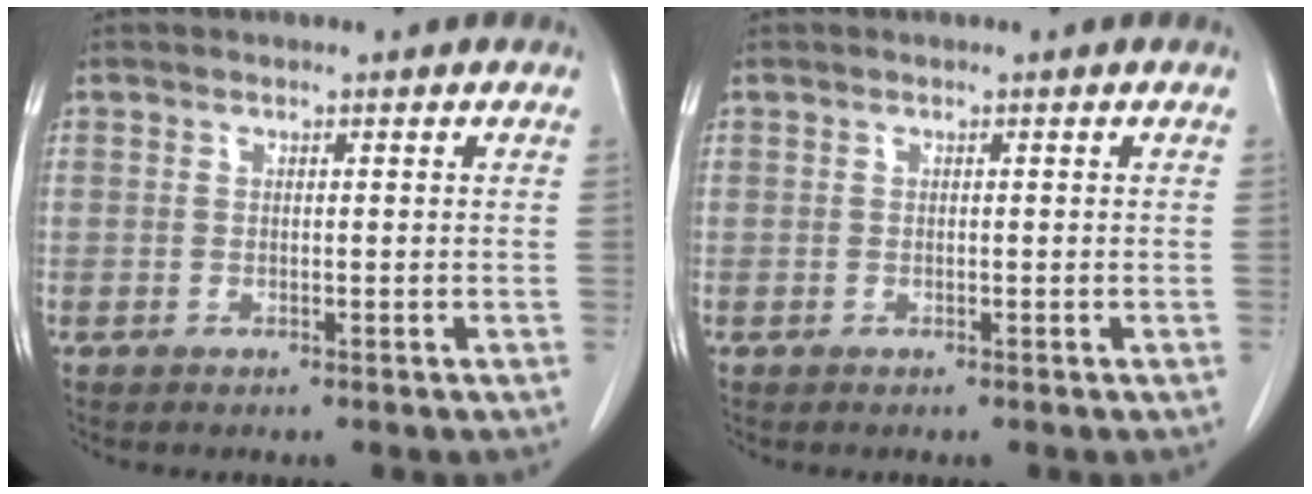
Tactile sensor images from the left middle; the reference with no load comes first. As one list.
[{"total": 0.0}]